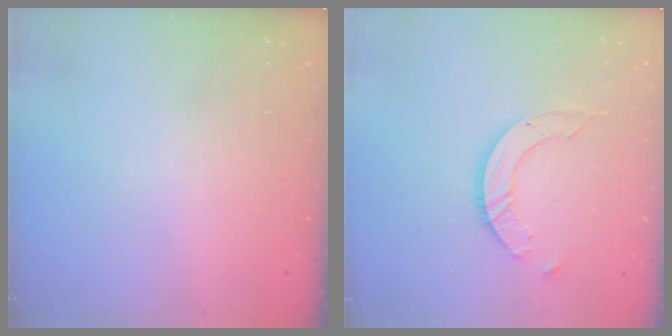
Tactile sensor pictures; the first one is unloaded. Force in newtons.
{"total": 7.9, "press": 7.8, "slide": 0.7}